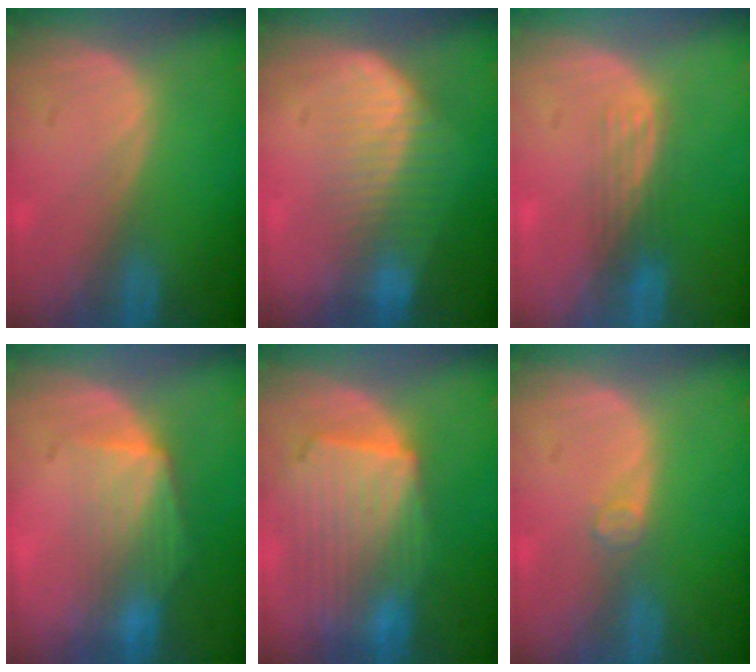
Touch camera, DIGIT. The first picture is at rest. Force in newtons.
{"total": 6.9, "press": 6.5, "slide": 2.4}
{"total": 2.9, "press": 2.7, "slide": 1.1}
{"total": 7.0, "press": 6.4, "slide": 2.8}
{"total": 10.8, "press": 9.4, "slide": 5.4}
{"total": 1.5, "press": 1.5, "slide": 0.2}